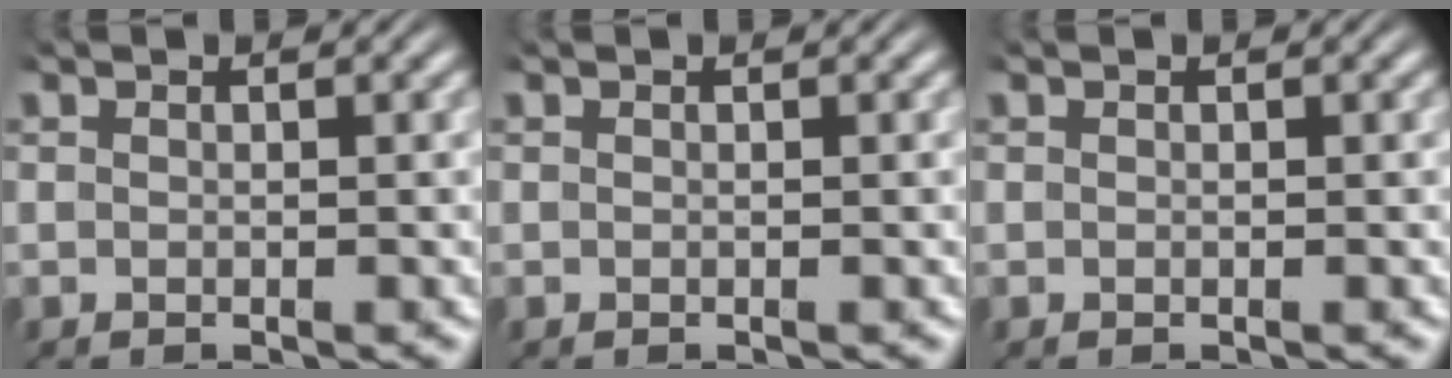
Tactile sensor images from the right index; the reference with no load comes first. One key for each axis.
{"total": 0.0}
{"total": 0.0}